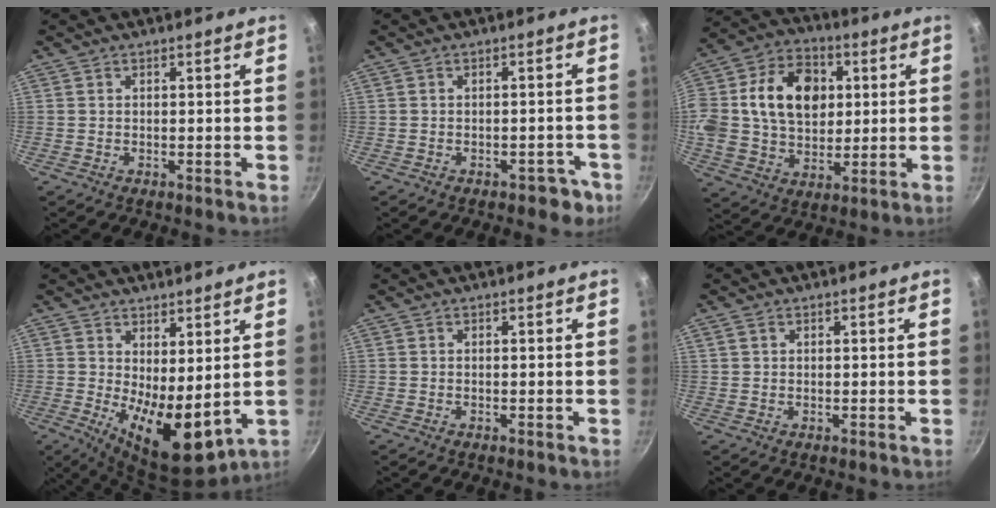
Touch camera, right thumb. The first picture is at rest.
{"total": 3.8, "force": [-2.1, 2.5, 2.0], "torque": [0.002, 0.033, -0.005]}
{"total": 23.4, "force": [4.1, 17.3, 15.2], "torque": [-0.275, 0.031, 0.066]}
{"total": 11.8, "force": [1.0, 5.1, 10.6], "torque": [-0.146, -0.031, 0.028]}
{"total": 0.0}
{"total": 1.2, "force": [0.6, 0.9, 0.6], "torque": [-0.009, 0.002, 0.010]}